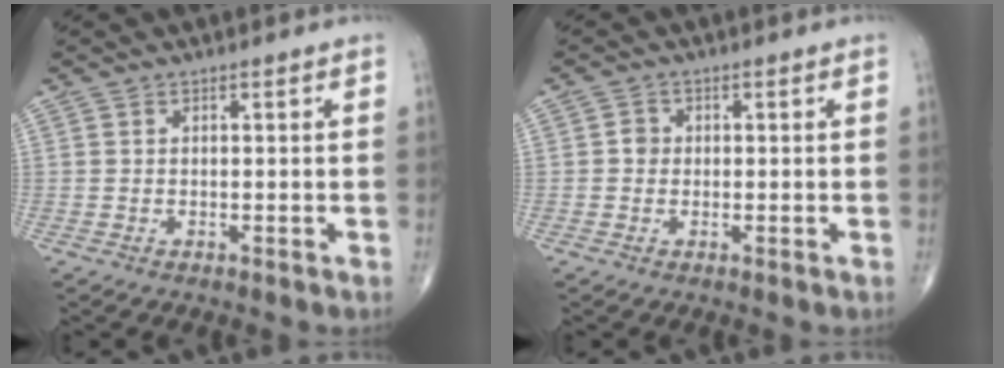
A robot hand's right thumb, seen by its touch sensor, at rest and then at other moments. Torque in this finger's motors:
{"motor_torque": [0.32, 0.54, 0.43, -0.05, 0.01]}